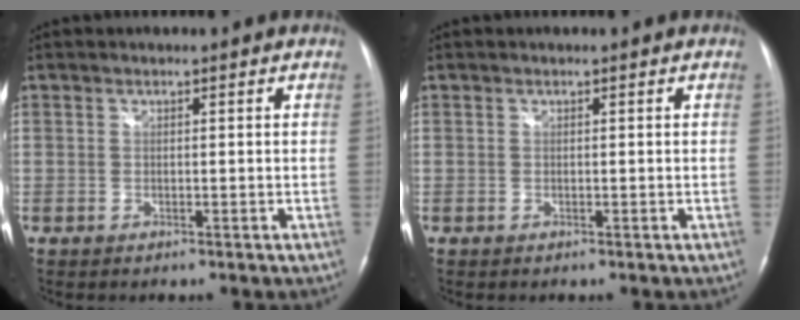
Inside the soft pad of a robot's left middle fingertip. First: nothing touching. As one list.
[{"total": 0.0}]